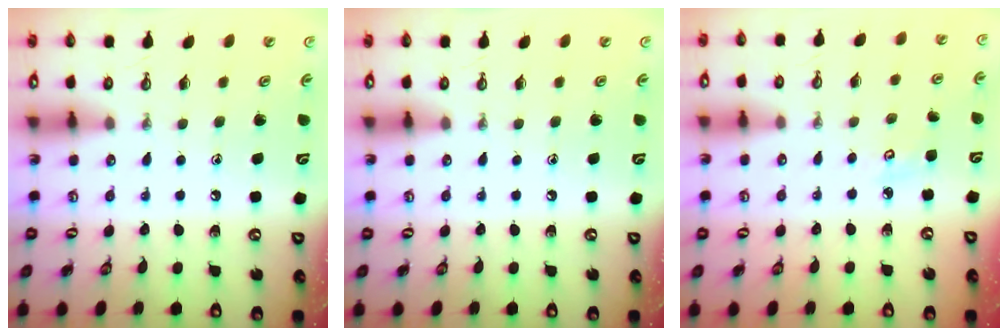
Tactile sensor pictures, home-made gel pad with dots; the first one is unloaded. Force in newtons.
{"total": 0.0}
{"total": 3.4, "press": 3.4, "slide": 0.3}